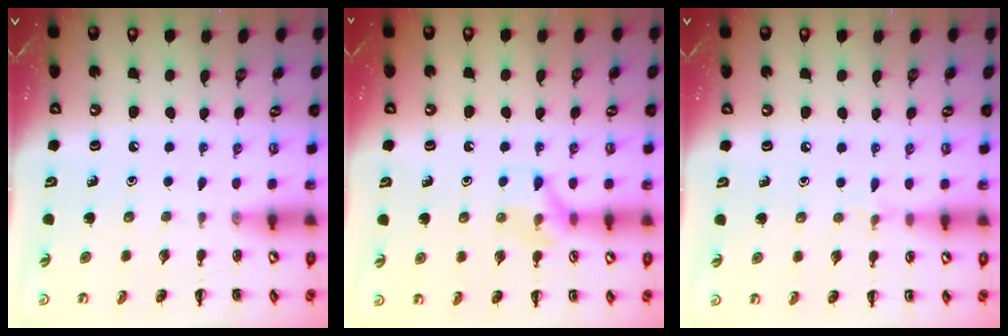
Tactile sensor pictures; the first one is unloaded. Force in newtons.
{"total": 8.1, "press": 8.1, "slide": 0.4}
{"total": 3.9, "press": 3.6, "slide": 1.3}